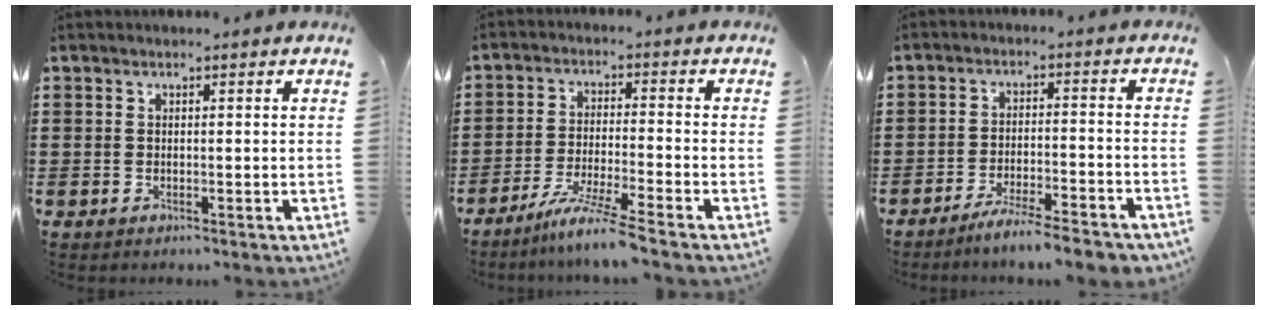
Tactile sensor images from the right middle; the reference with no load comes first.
{"total": 6.3, "force": [-5.3, -0.5, 3.3], "torque": [-0.063, -0.016, -0.101]}
{"total": 5.4, "force": [-4.8, -0.1, 2.4], "torque": [-0.042, -0.009, -0.090]}